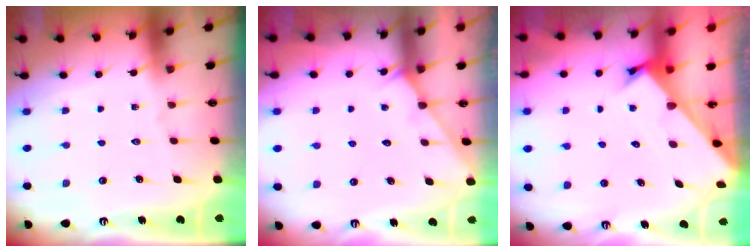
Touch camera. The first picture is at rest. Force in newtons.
{"total": 2.7, "press": 2.7, "slide": 0.2}
{"total": 2.3, "press": 2.3, "slide": 0.2}